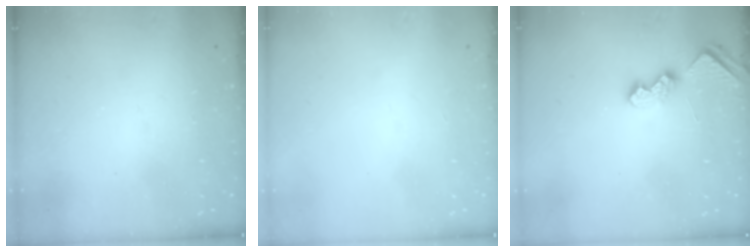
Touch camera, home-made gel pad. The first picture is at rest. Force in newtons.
{"total": 0.0}
{"total": 6.1, "press": 6.0, "slide": 0.7}